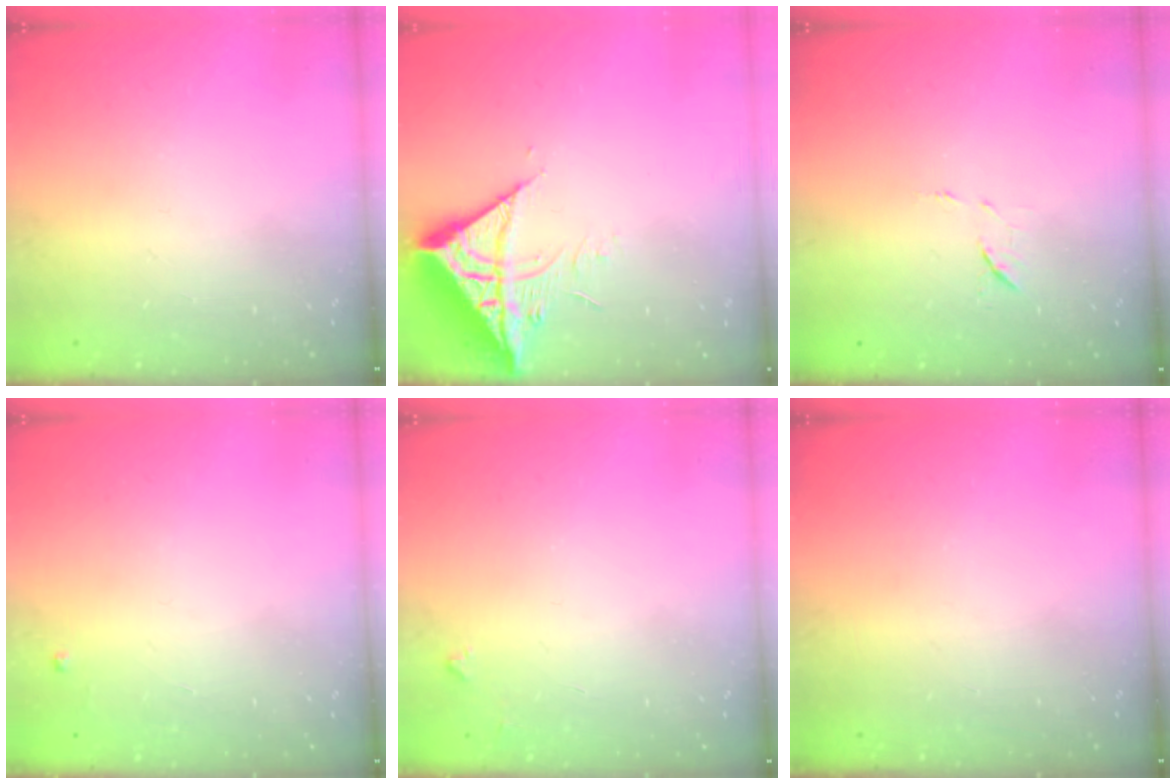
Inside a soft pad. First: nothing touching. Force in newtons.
{"total": 10.4, "press": 10.3, "slide": 1.4}
{"total": 6.7, "press": 6.6, "slide": 1.1}
{"total": 2.4, "press": 2.4, "slide": 0.4}
{"total": 3.8, "press": 3.7, "slide": 0.4}
{"total": 0.0}